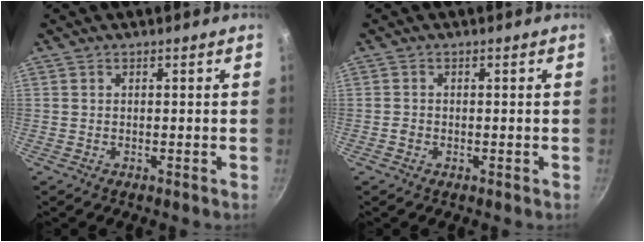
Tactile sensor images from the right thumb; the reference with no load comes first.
{"total": 1.0, "force": [-0.4, 0.8, 0.5], "torque": [-0.009, 0.002, -0.008]}